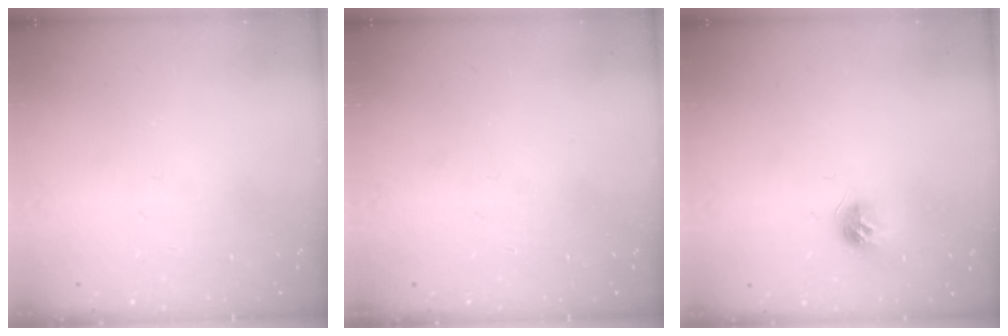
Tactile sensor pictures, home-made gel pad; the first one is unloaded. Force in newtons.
{"total": 0.0}
{"total": 7.8, "press": 7.8, "slide": 0.4}